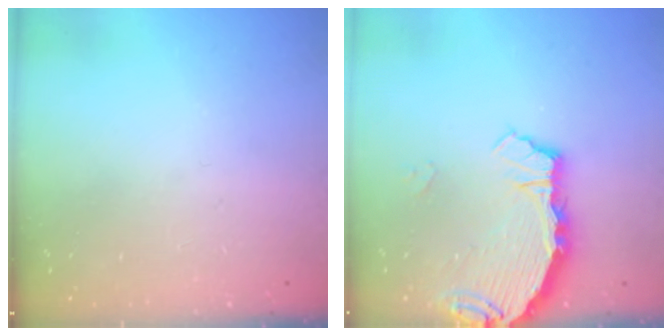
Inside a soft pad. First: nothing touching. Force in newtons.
{"total": 3.9, "press": 3.9, "slide": 0.2}